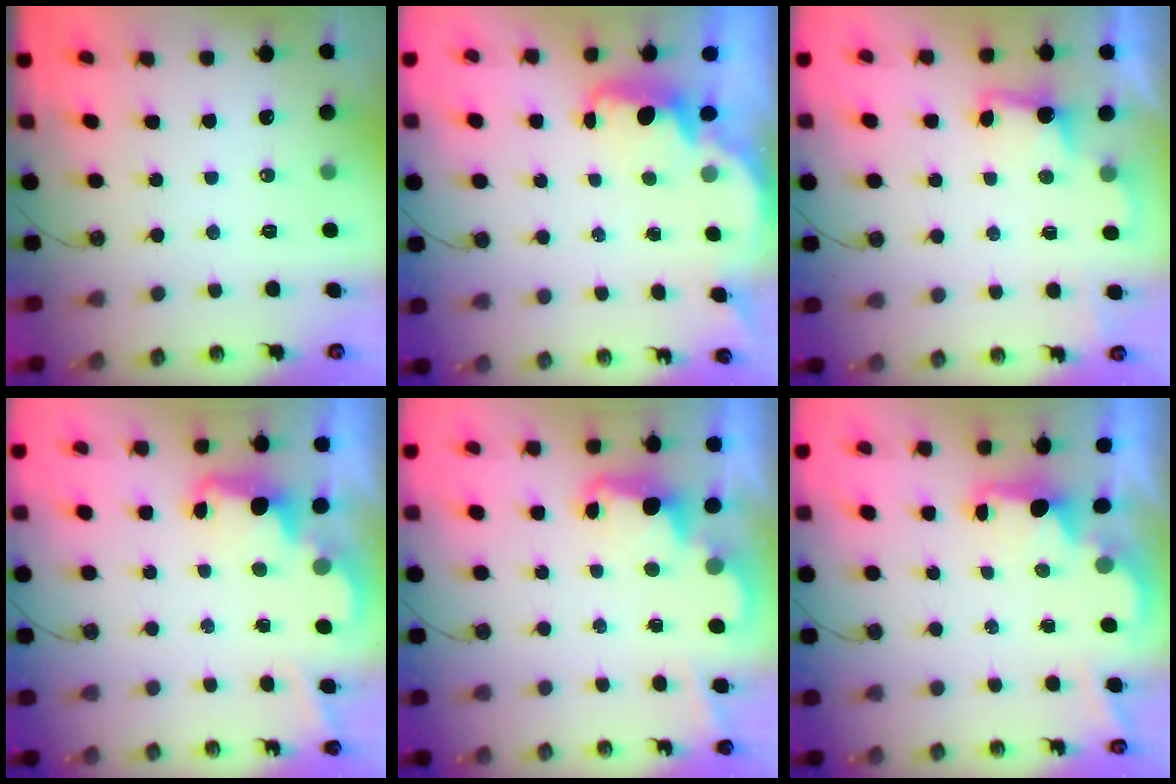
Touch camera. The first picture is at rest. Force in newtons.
{"total": 2.2, "press": 2.1, "slide": 0.6}
{"total": 2.4, "press": 2.2, "slide": 1.0}
{"total": 2.3, "press": 2.2, "slide": 0.5}
{"total": 2.5, "press": 2.4, "slide": 0.5}
{"total": 1.7, "press": 1.6, "slide": 0.7}